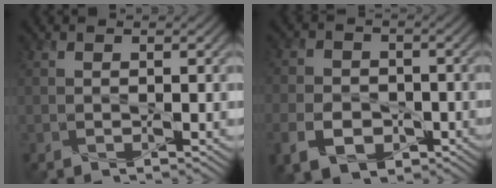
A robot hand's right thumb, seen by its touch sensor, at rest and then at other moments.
{"total": 6.9, "force": [-2.9, 4.9, 3.8], "torque": [-0.085, -0.015, -0.055]}